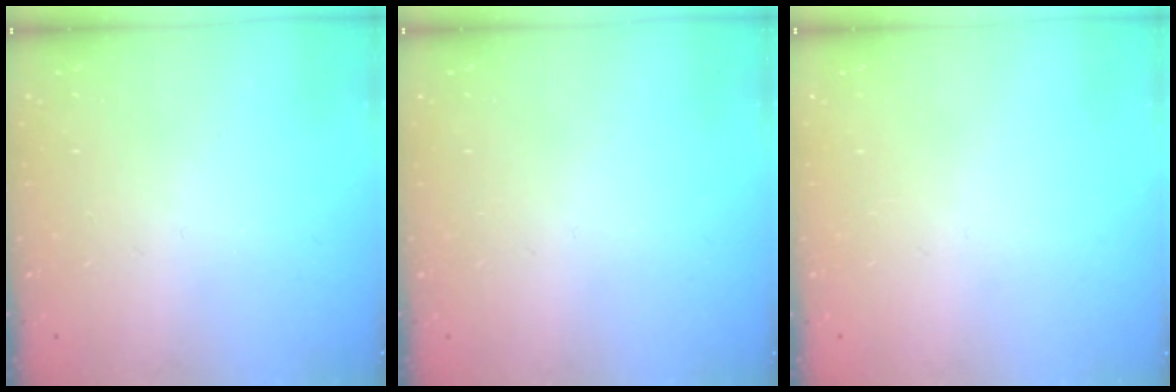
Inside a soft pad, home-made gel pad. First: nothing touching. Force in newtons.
{"total": 0.0}
{"total": 0.0}